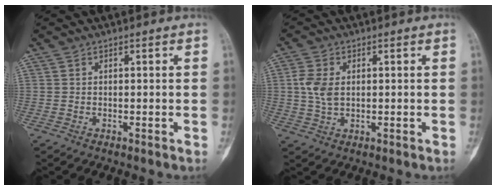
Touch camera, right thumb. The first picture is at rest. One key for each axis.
{"total": 5.0, "fx": 0.6, "fy": 3.2, "fz": 3.9, "tx": -0.084, "ty": 0.003, "tz": 0.010}